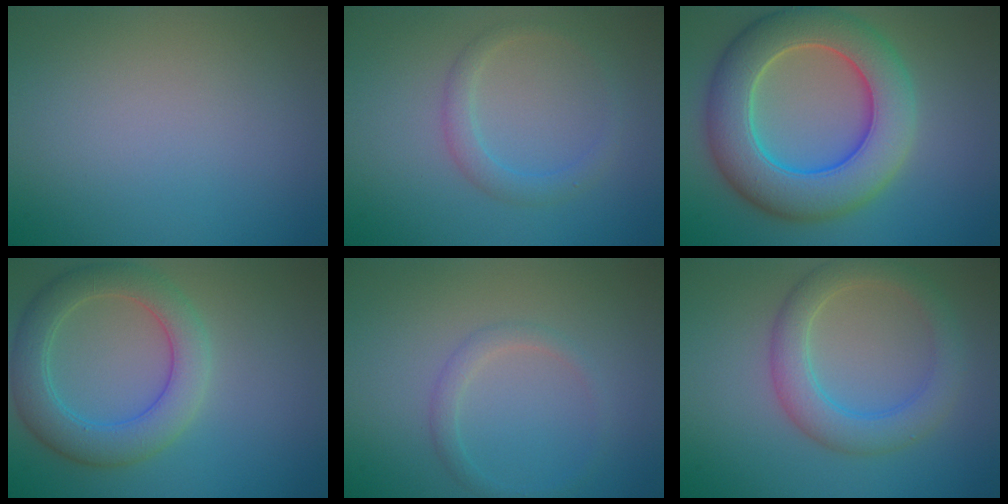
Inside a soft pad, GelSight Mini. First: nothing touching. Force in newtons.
{"total": 2.0, "press": 2.0, "slide": 0.0}
{"total": 10.0, "press": 9.9, "slide": 0.7}
{"total": 5.4, "press": 5.4, "slide": 0.2}
{"total": 1.6, "press": 1.6, "slide": 0.1}
{"total": 4.4, "press": 4.4, "slide": 0.2}